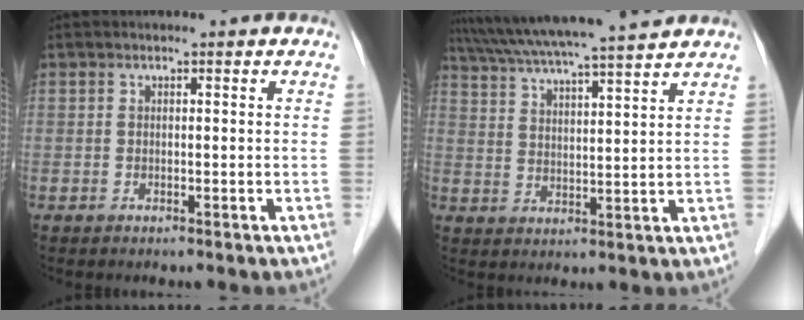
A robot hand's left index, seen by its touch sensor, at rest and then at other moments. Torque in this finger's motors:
{"motor_torque": [1.09, -1.05, 0.68, 0.12]}